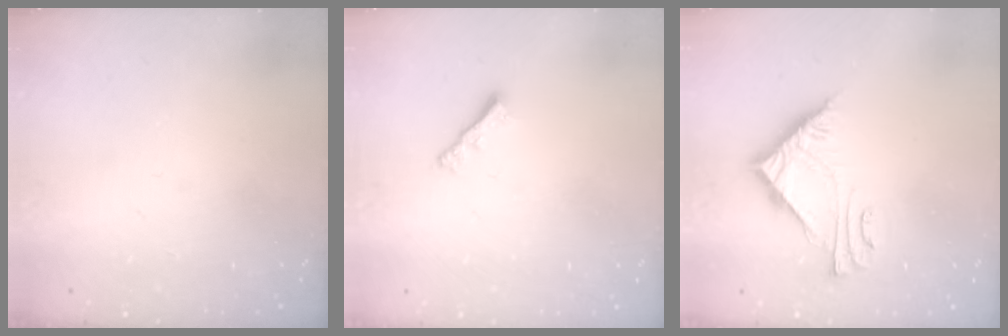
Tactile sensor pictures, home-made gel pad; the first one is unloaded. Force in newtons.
{"total": 2.2, "press": 2.1, "slide": 0.6}
{"total": 7.7, "press": 7.7, "slide": 0.3}